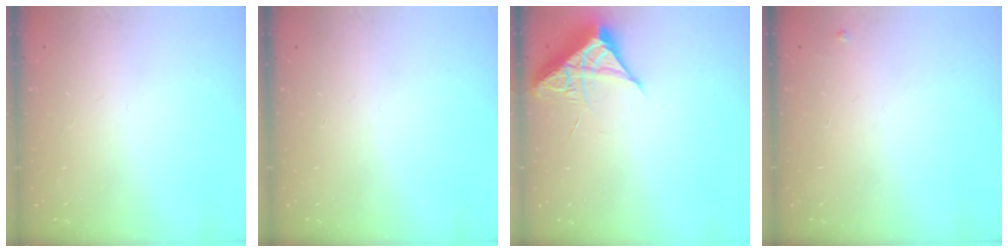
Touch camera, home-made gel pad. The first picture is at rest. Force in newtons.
{"total": 0.0}
{"total": 6.4, "press": 6.4, "slide": 0.4}
{"total": 3.2, "press": 3.2, "slide": 0.5}